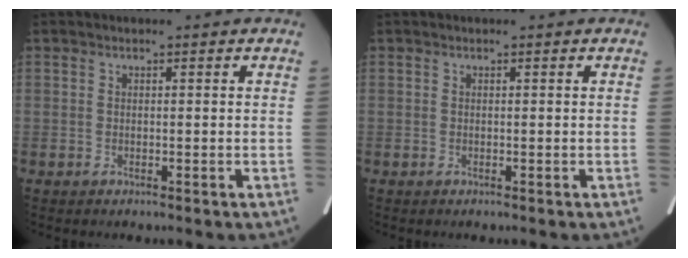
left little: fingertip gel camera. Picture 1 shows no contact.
{"total": 0.0}